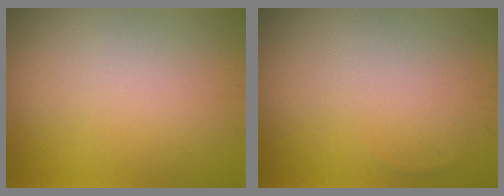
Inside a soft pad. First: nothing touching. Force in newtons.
{"total": 0.0}